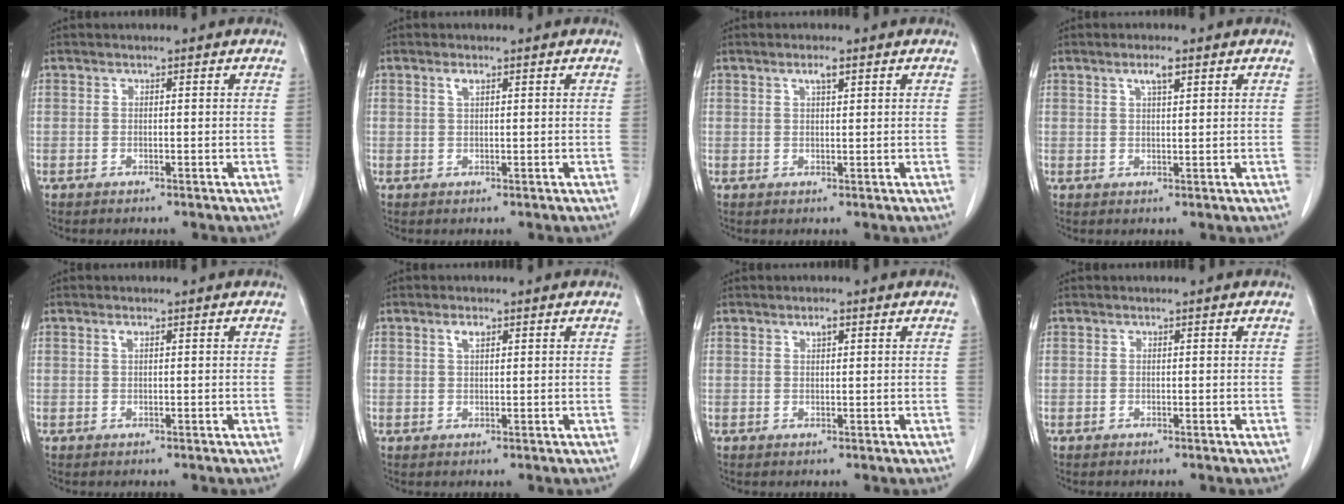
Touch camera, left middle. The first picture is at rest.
{"total": 1.1, "force": [0.7, 0.3, 0.8], "torque": [-0.016, 0.002, 0.012]}
{"total": 1.8, "force": [1.1, 0.2, 1.4], "torque": [-0.029, 0.000, 0.021]}
{"total": 2.5, "force": [1.5, 0.3, 2.0], "torque": [-0.038, 0.001, 0.027]}
{"total": 0.6, "force": [0.4, 0.1, 0.5], "torque": [-0.011, 0.001, 0.006]}
{"total": 1.6, "force": [0.9, 0.6, 1.1], "torque": [-0.021, 0.001, 0.017]}
{"total": 1.2, "force": [0.7, 0.3, 0.9], "torque": [-0.017, -0.001, 0.014]}
{"total": 0.0}